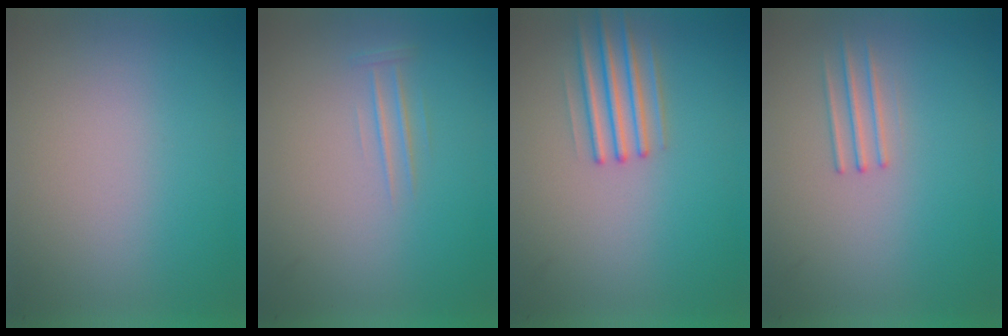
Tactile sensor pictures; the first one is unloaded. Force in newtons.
{"total": 1.0}
{"total": 2.2}
{"total": 1.2}